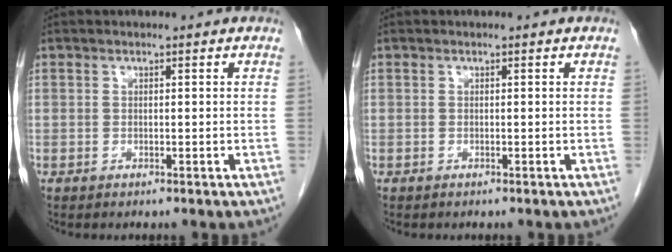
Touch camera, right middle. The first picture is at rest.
{"total": 0.0}